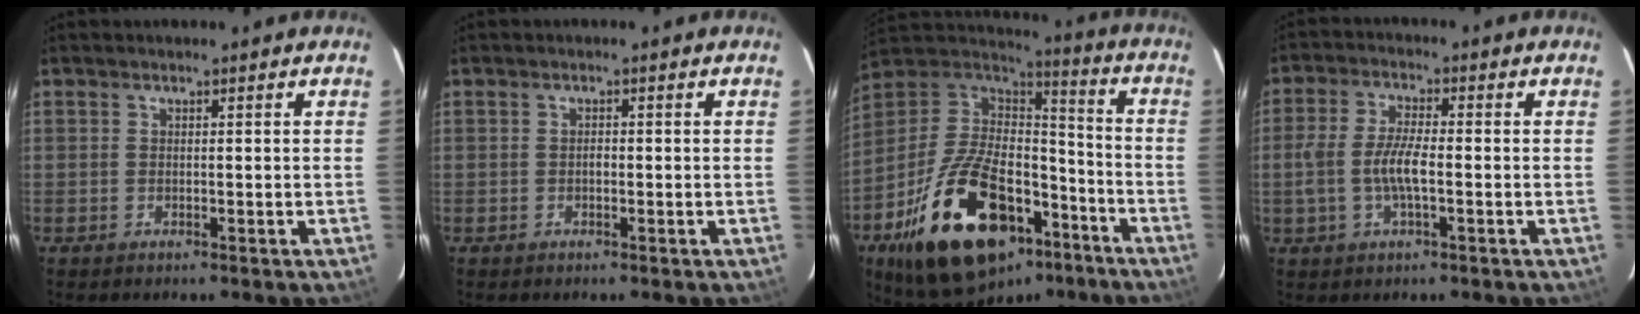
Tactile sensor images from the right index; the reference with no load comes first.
{"total": 0.7, "force": [-0.3, 0.5, 0.4], "torque": [-0.006, 0.004, -0.006]}
{"total": 30.2, "force": [-16.3, 15.4, 20.2], "torque": [-0.392, 0.002, -0.251]}
{"total": 6.9, "force": [-1.5, 2.0, 6.4], "torque": [-0.132, 0.003, -0.028]}